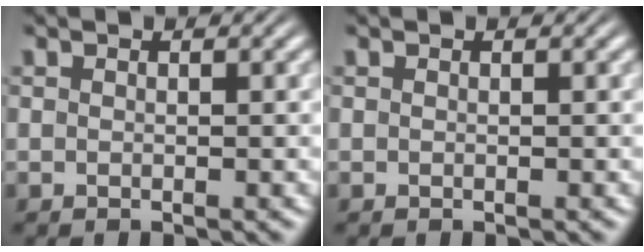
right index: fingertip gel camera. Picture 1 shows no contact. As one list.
[{"total": 0.0}]